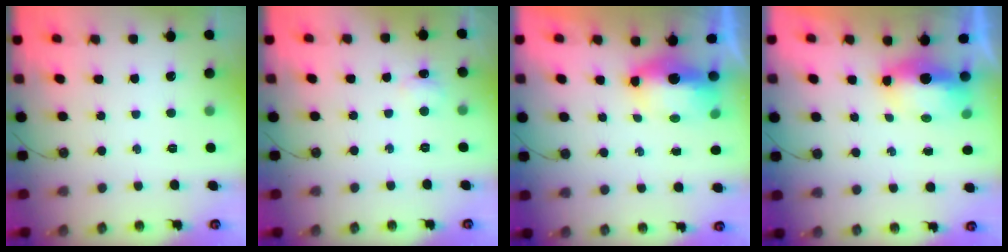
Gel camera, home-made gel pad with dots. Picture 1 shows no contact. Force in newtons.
{"total": 6.0, "press": 5.9, "slide": 1.0}
{"total": 8.1, "press": 7.6, "slide": 2.8}
{"total": 6.8, "press": 6.8, "slide": 0.8}